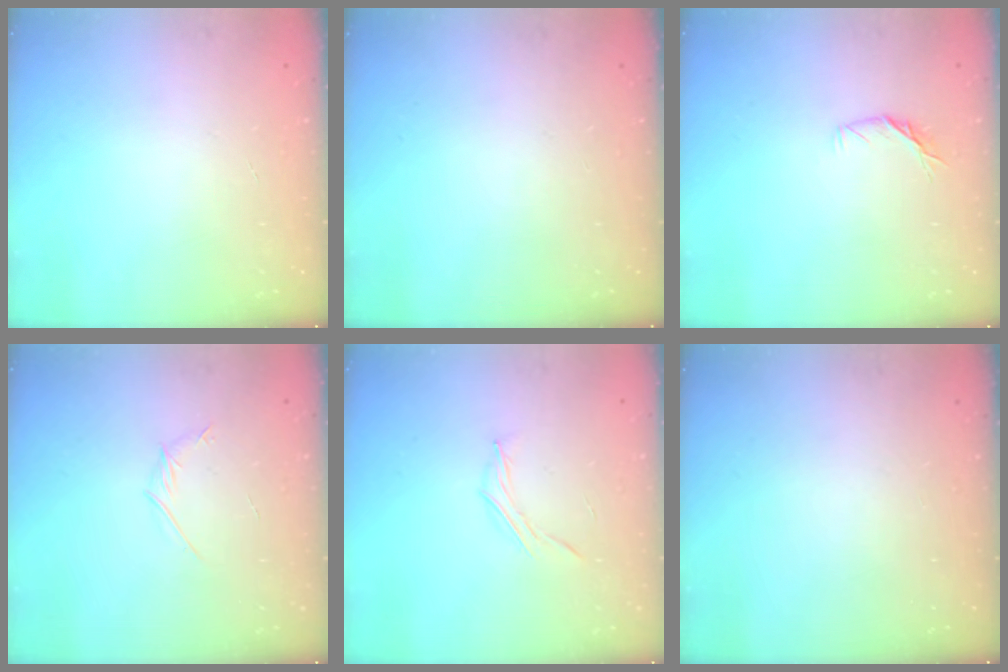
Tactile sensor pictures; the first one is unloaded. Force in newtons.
{"total": 0.0}
{"total": 5.3, "press": 5.2, "slide": 1.1}
{"total": 3.2, "press": 3.0, "slide": 0.9}
{"total": 3.6, "press": 3.5, "slide": 1.0}
{"total": 0.0}